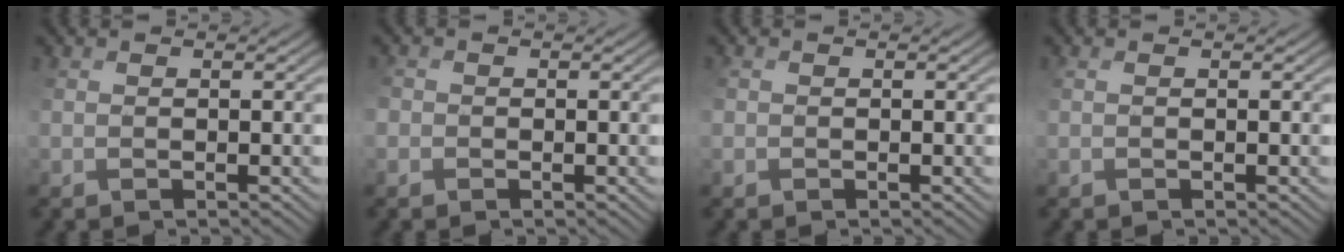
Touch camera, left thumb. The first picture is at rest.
{"total": 1.4, "force": [-0.6, 1.2, 0.2], "torque": [-0.006, 0.002, -0.011]}
{"total": 0.5, "force": [-0.2, 0.5, -0.1], "torque": [0.002, 0.000, -0.006]}
{"total": 0.0}